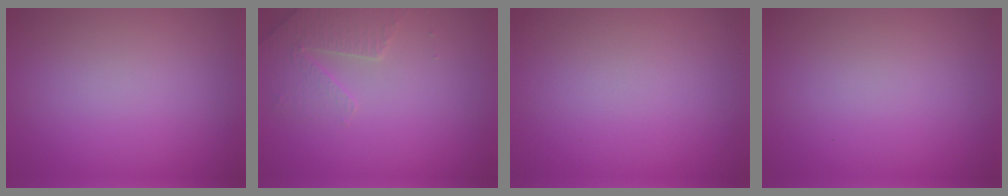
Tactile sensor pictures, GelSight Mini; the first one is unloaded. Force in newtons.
{"total": 2.8, "press": 2.7, "slide": 0.7}
{"total": 0.0}
{"total": 0.0}